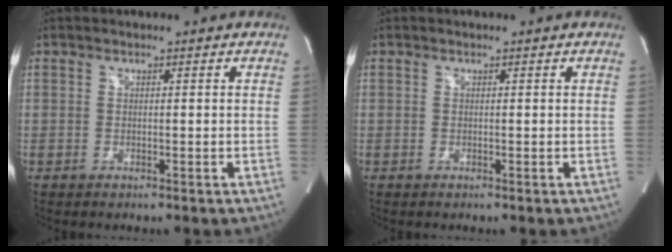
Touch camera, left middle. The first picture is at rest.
{"total": 0.0}